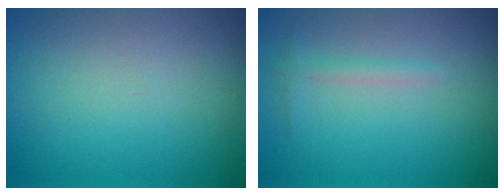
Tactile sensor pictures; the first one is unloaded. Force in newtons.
{"total": 1.1, "press": 1.1, "slide": 0.1}